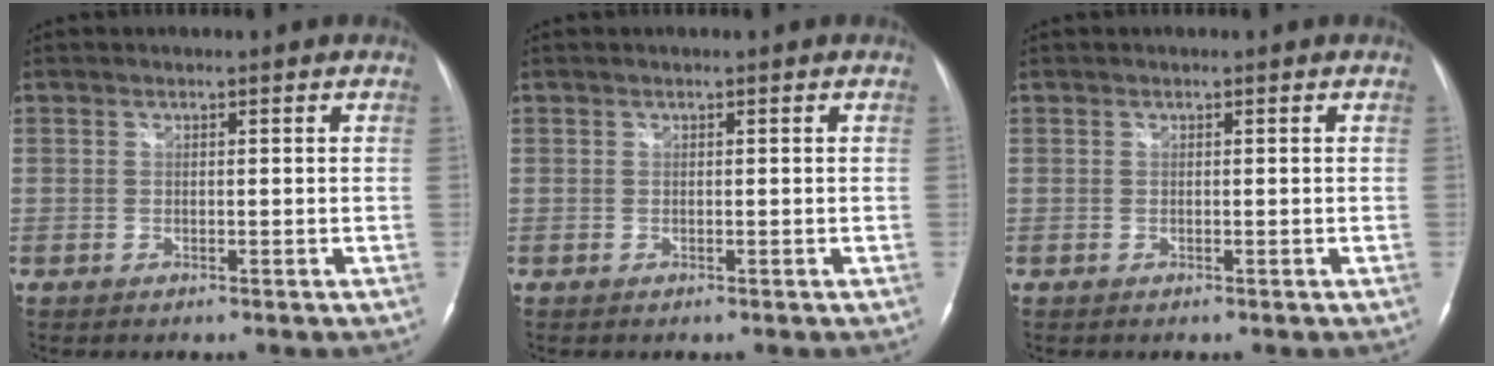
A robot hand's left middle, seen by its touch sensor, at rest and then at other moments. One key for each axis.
{"total": 0.0}
{"total": 0.0}